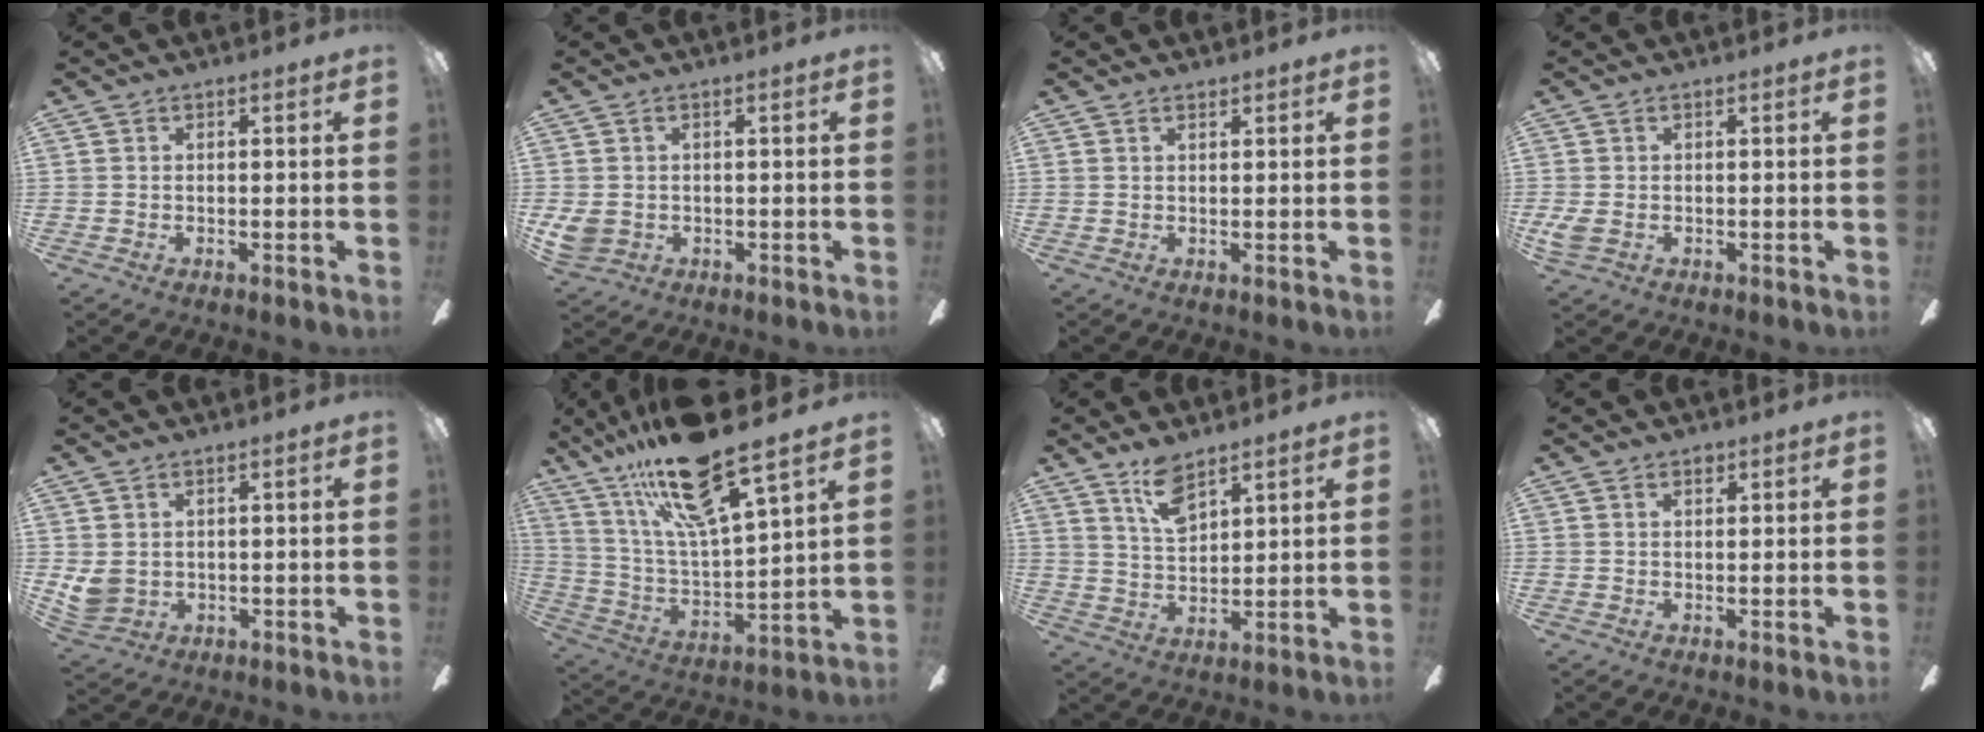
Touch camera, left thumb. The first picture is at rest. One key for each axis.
{"total": 3.7, "fx": 0.0, "fy": 3.2, "fz": 2.0, "tx": -0.048, "ty": 0.000, "tz": 0.000}
{"total": 1.0, "fx": 0.8, "fy": 0.3, "fz": 0.4, "tx": -0.008, "ty": 0.000, "tz": 0.016}
{"total": 3.0, "fx": -0.6, "fy": 2.0, "fz": 2.3, "tx": -0.051, "ty": 0.002, "tz": -0.012}
{"total": 4.9, "fx": 1.6, "fy": 3.9, "fz": 2.5, "tx": -0.064, "ty": -0.005, "tz": 0.033}
{"total": 21.1, "fx": 15.1, "fy": 4.7, "fz": 14.0, "tx": -0.264, "ty": -0.074, "tz": 0.253}
{"total": 8.7, "fx": 6.4, "fy": 3.5, "fz": 4.8, "tx": -0.094, "ty": -0.028, "tz": 0.116}
{"total": 1.4, "fx": 1.0, "fy": 0.7, "fz": 0.8, "tx": -0.008, "ty": -0.002, "tz": 0.016}